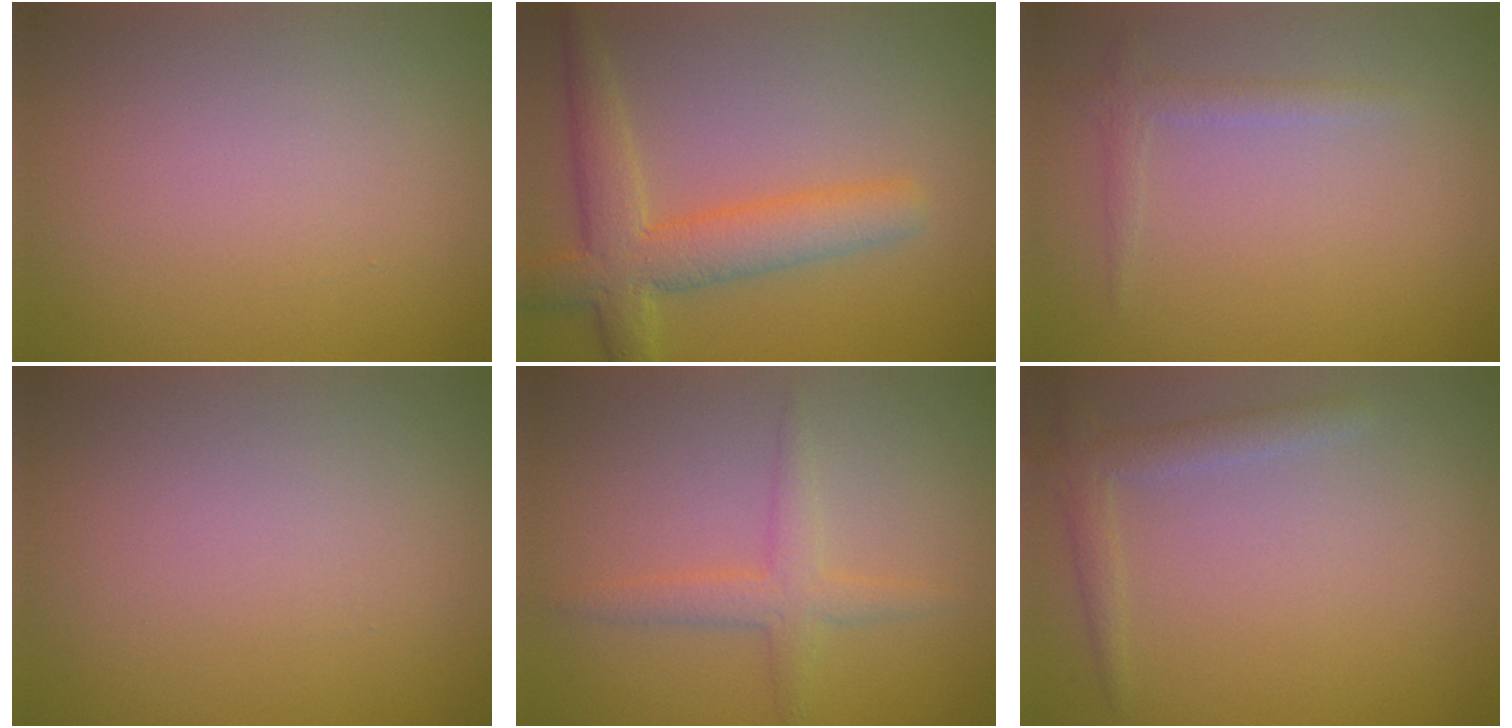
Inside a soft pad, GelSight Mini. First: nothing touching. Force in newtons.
{"total": 5.3, "press": 5.3, "slide": 0.2}
{"total": 1.4, "press": 1.4, "slide": 0.1}
{"total": 0.0}
{"total": 2.3, "press": 2.3, "slide": 0.1}
{"total": 2.0, "press": 2.0, "slide": 0.3}